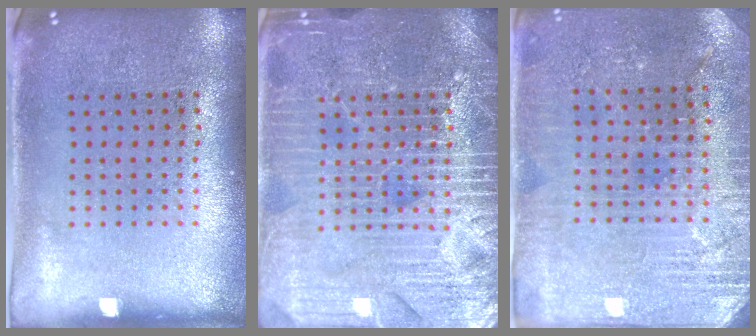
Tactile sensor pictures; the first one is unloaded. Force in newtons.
{"total": 7.1, "press": 7.1, "slide": 0.9}
{"total": 3.0, "press": 2.9, "slide": 0.5}